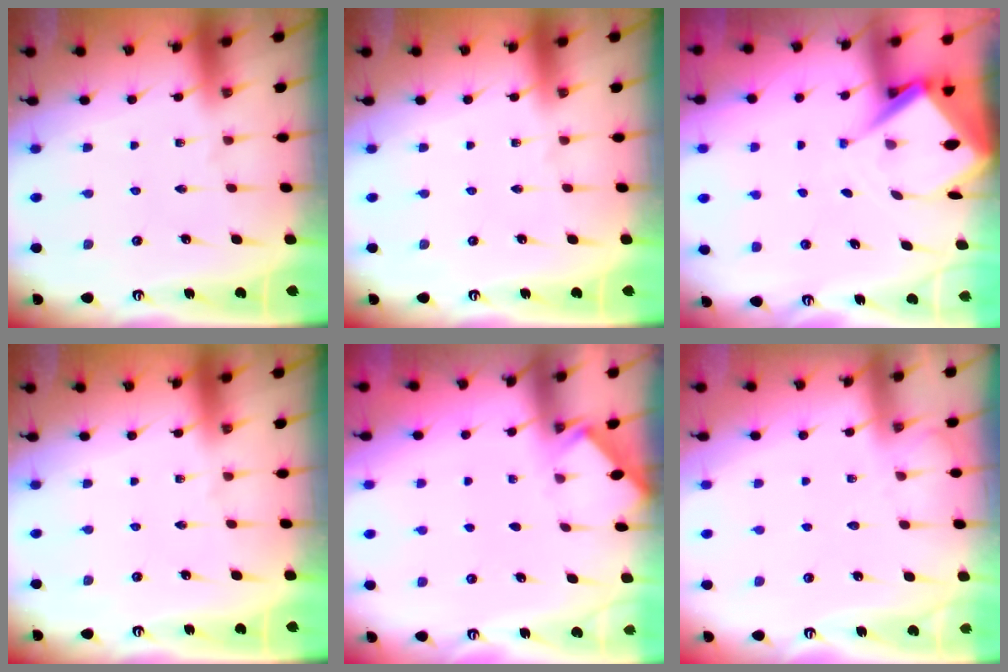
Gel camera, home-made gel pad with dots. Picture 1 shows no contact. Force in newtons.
{"total": 0.0}
{"total": 7.7, "press": 7.7, "slide": 0.7}
{"total": 0.0}
{"total": 1.7, "press": 1.6, "slide": 0.2}
{"total": 3.8, "press": 3.8, "slide": 0.5}